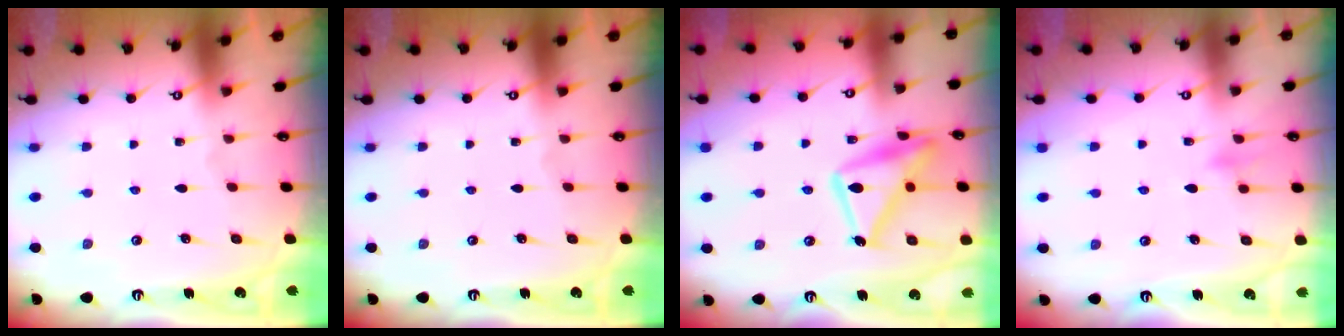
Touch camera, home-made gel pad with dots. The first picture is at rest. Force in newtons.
{"total": 0.0}
{"total": 16.1, "press": 16.0, "slide": 0.7}
{"total": 6.9, "press": 6.9, "slide": 0.7}